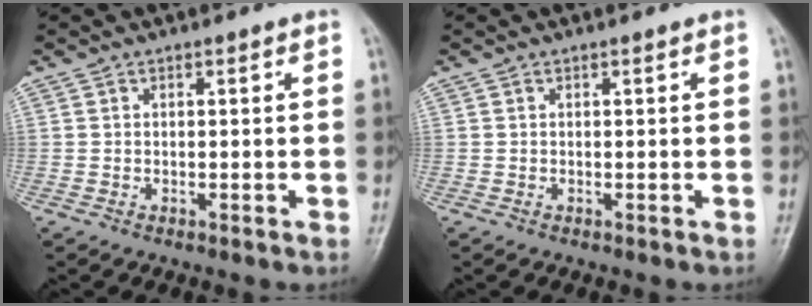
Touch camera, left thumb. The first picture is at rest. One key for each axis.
{"total": 0.0}